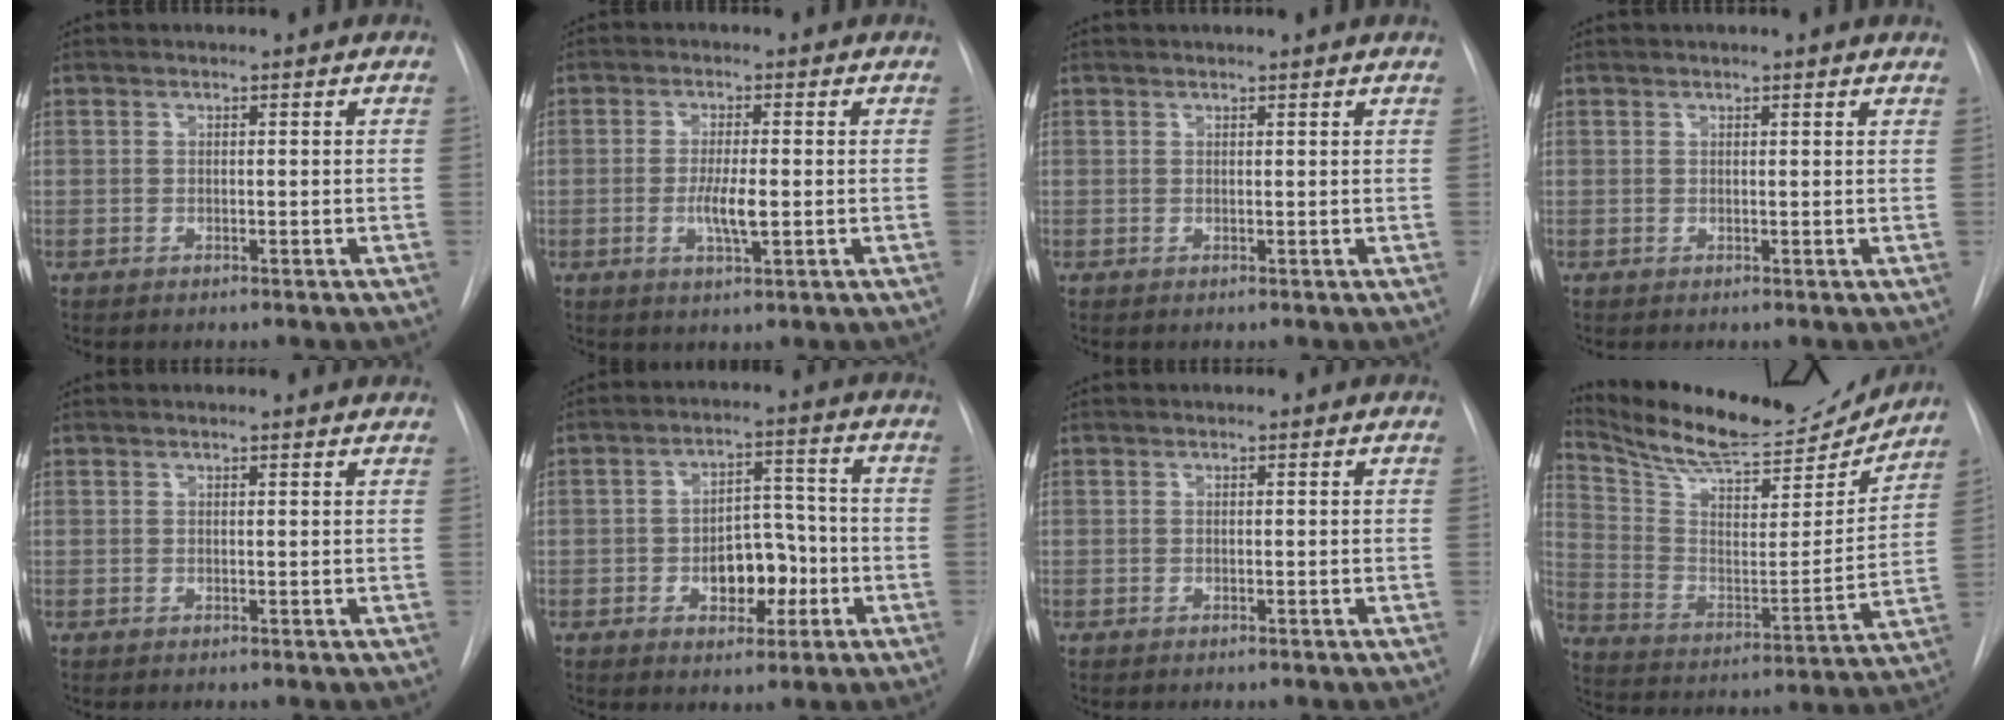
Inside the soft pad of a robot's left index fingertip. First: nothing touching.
{"total": 4.2, "force": [-0.7, 0.7, 4.1], "torque": [-0.081, -0.006, -0.011]}
{"total": 1.8, "force": [1.6, -0.5, 0.6], "torque": [-0.014, 0.009, 0.027]}
{"total": 1.5, "force": [1.3, -0.3, 0.7], "torque": [-0.015, 0.008, 0.019]}
{"total": 3.1, "force": [3.0, 0.2, 0.8], "torque": [-0.014, 0.010, 0.026]}
{"total": 7.5, "force": [-2.3, 4.3, 5.7], "torque": [-0.080, 0.020, -0.029]}
{"total": 0.0}
{"total": 20.7, "force": [19.5, 3.3, 6.2], "torque": [-0.113, -0.035, 0.301]}